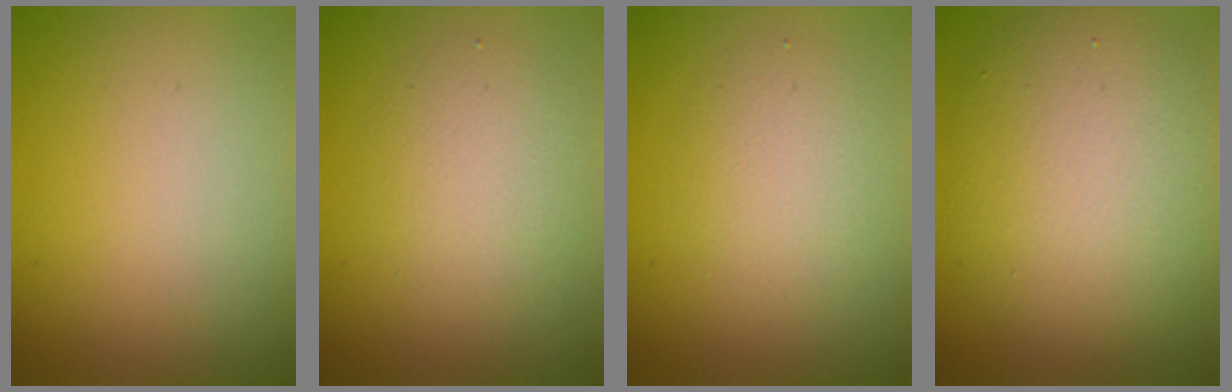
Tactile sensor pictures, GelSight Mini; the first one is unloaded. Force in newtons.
{"total": 3.0, "press": 3.0, "slide": 0.2}
{"total": 2.6, "press": 2.6, "slide": 0.1}
{"total": 7.7, "press": 7.7, "slide": 0.3}